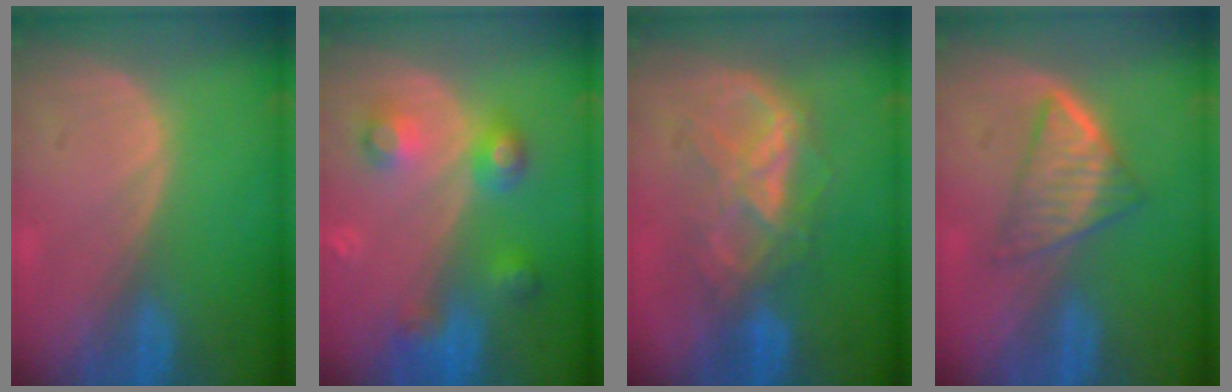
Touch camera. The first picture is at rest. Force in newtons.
{"total": 5.8, "press": 5.8, "slide": 0.3}
{"total": 6.6, "press": 6.6, "slide": 0.3}
{"total": 5.8, "press": 5.2, "slide": 2.5}